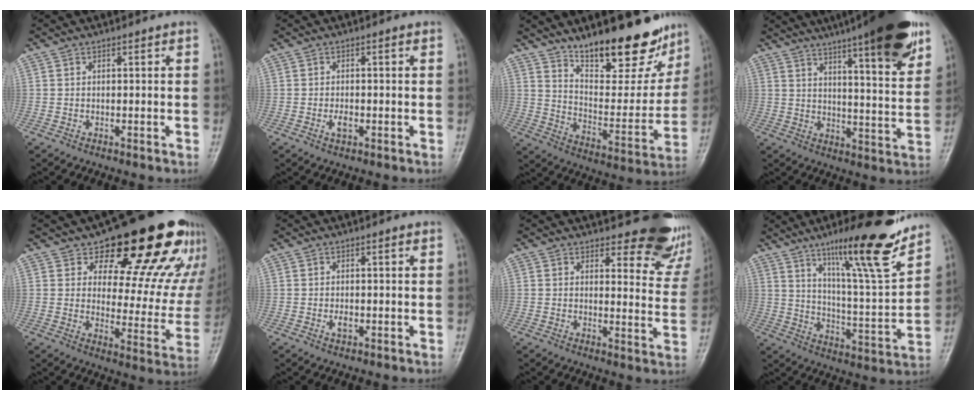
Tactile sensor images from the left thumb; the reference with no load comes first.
{"total": 2.3, "force": [-0.6, 1.2, 1.9], "torque": [-0.031, 0.001, -0.010]}
{"total": 20.1, "force": [14.9, 7.1, 11.4], "torque": [-0.116, -0.100, 0.234]}
{"total": 22.0, "force": [14.7, 3.5, 15.9], "torque": [-0.213, -0.048, 0.202]}
{"total": 22.3, "force": [15.2, 10.3, 12.7], "torque": [-0.107, -0.078, 0.192]}
{"total": 2.0, "force": [-0.3, 1.1, 1.7], "torque": [-0.025, 0.000, -0.004]}
{"total": 13.0, "force": [10.9, 5.1, 4.9], "torque": [-0.011, -0.086, 0.106]}
{"total": 19.7, "force": [13.6, 2.6, 14.0], "torque": [-0.186, -0.080, 0.216]}